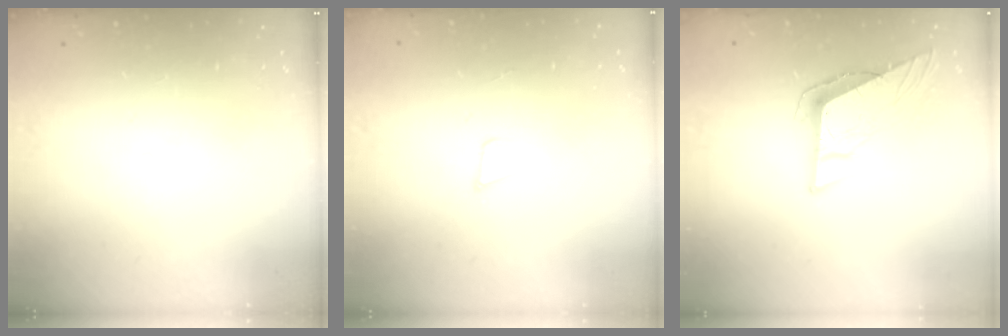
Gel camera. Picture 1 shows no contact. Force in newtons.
{"total": 3.4, "press": 2.2, "slide": 2.6}
{"total": 10.2, "press": 10.0, "slide": 1.6}